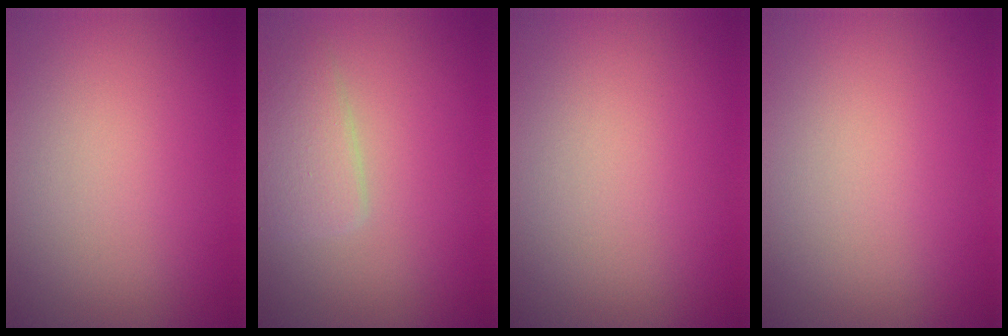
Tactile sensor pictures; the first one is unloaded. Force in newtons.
{"total": 2.8, "press": 2.8, "slide": 0.1}
{"total": 0.0}
{"total": 0.0}